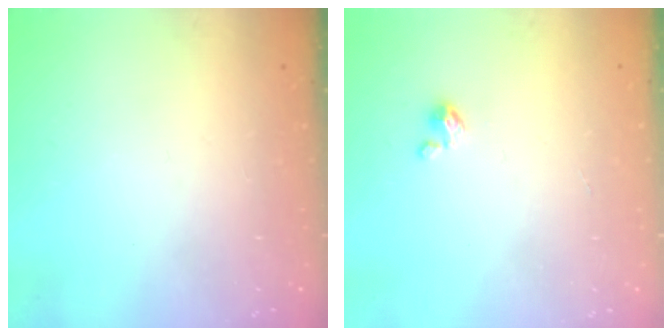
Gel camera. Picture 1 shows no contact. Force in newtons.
{"total": 2.5, "press": 2.5, "slide": 0.3}